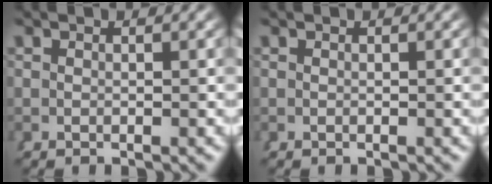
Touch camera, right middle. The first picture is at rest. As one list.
[{"total": 0.0}]